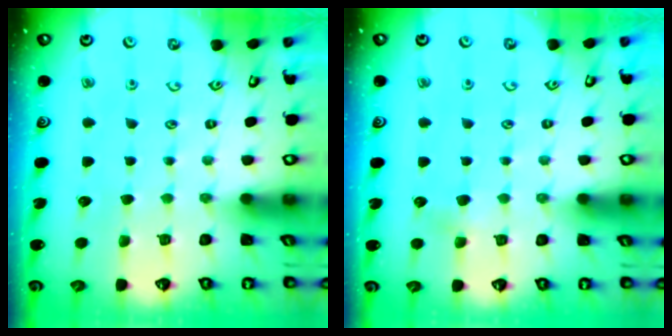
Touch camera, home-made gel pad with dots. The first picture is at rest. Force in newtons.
{"total": 3.8, "press": 3.8, "slide": 0.3}